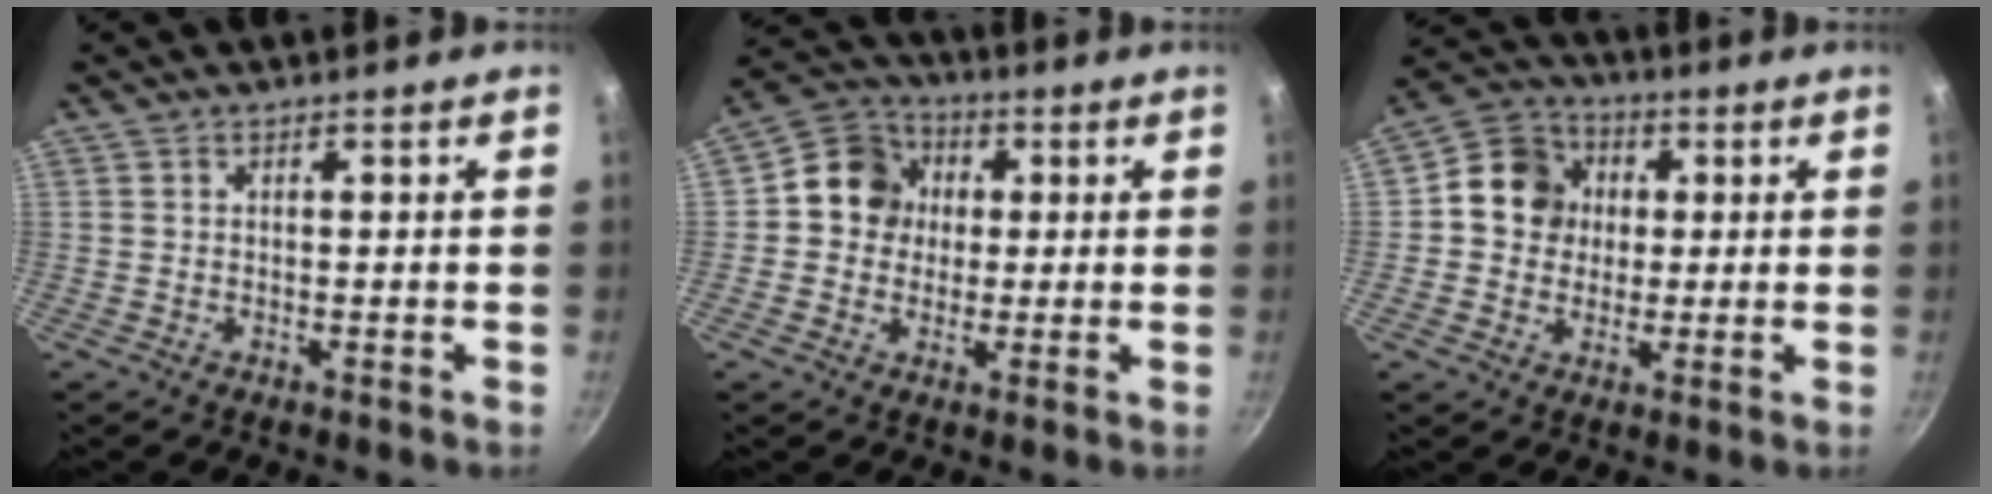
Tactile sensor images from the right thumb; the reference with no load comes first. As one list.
[{"total": 9.5, "force": [1.0, 8.7, 3.8], "torque": [-0.028, 0.014, -0.005]}, {"total": 10.1, "force": [1.3, 9.1, 4.2], "torque": [-0.035, 0.012, 0.002]}]